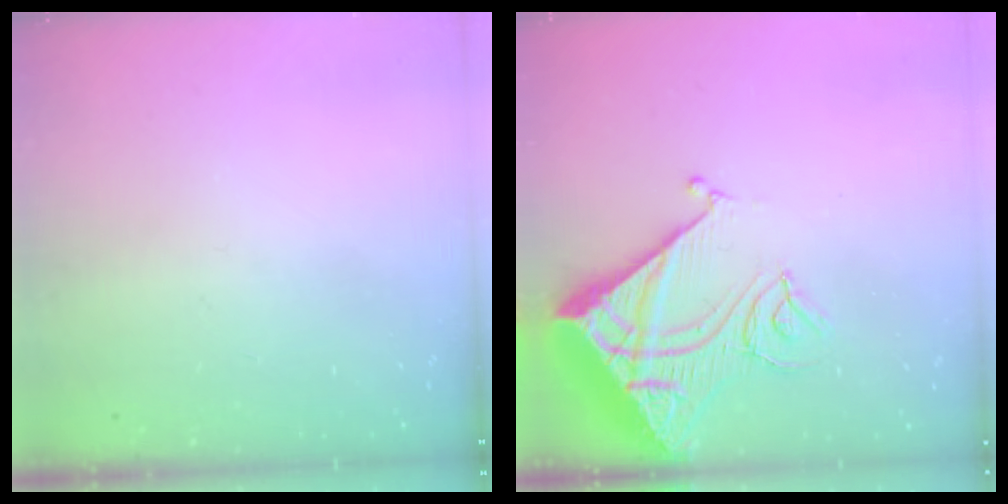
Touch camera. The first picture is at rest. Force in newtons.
{"total": 14.7, "press": 14.6, "slide": 1.6}